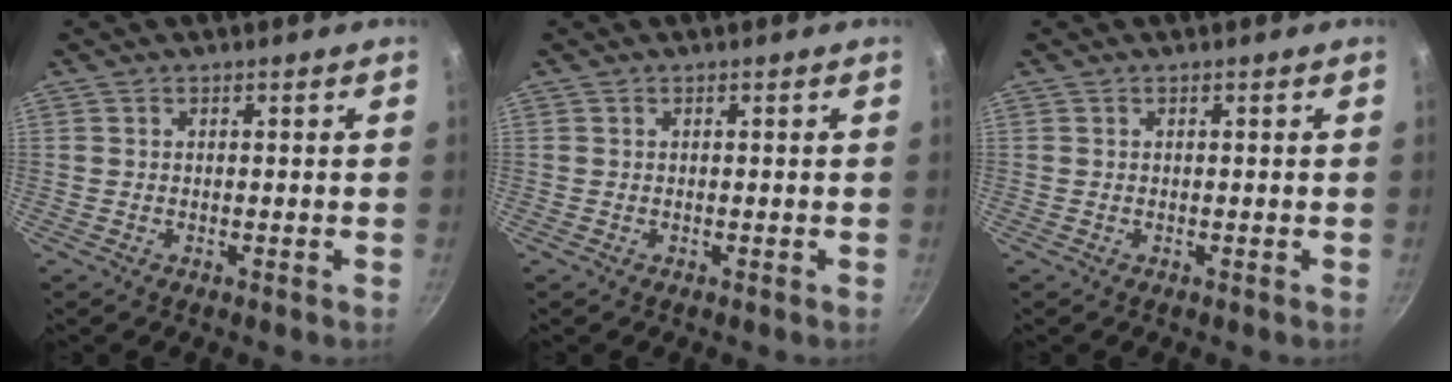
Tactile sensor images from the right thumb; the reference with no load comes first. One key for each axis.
{"total": 0.0}
{"total": 0.0}